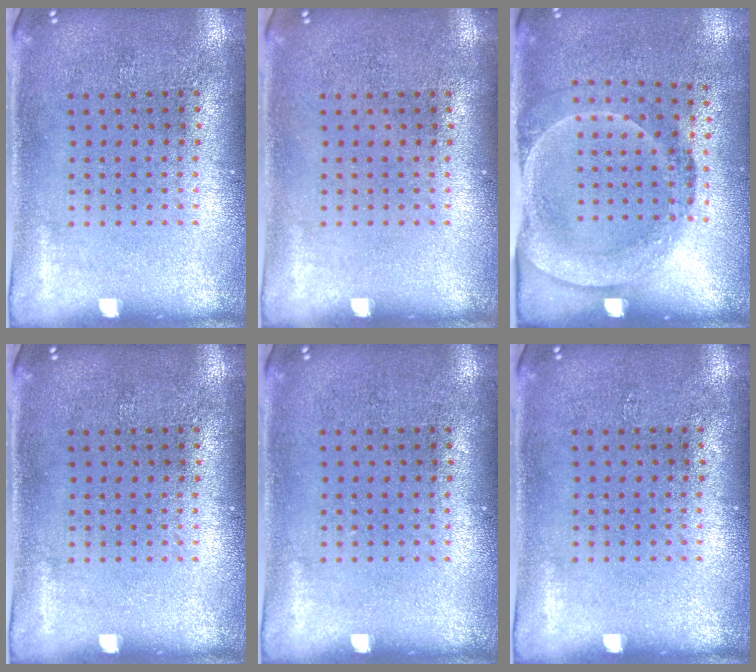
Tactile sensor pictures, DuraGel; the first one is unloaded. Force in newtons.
{"total": 0.0}
{"total": 1.6, "press": 1.2, "slide": 1.1}
{"total": 0.0}
{"total": 0.0}
{"total": 0.0}